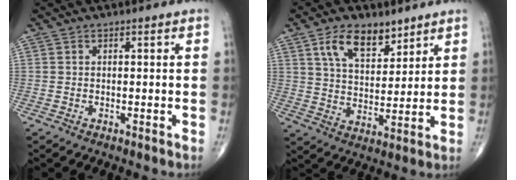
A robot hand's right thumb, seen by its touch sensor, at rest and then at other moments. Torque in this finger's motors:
{"motor_torque": [0.02, 0.20, 0.64, 0.55, 0.04]}